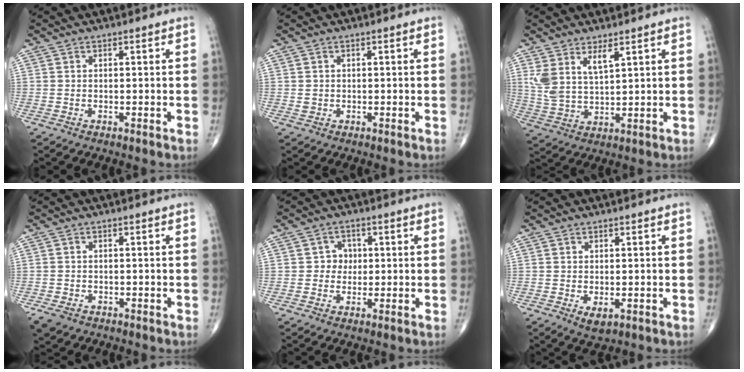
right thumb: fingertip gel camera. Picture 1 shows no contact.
{"total": 1.1, "force": [-0.1, 1.1, 0.4], "torque": [-0.005, 0.001, 0.002]}
{"total": 7.0, "force": [3.6, 2.8, 5.4], "torque": [-0.108, -0.021, 0.082]}
{"total": 3.5, "force": [-2.1, 2.2, 1.6], "torque": [-0.033, 0.000, -0.033]}
{"total": 3.2, "force": [0.2, 3.0, 1.1], "torque": [0.009, 0.008, -0.005]}
{"total": 3.0, "force": [-0.8, 1.5, 2.4], "torque": [-0.038, -0.006, -0.008]}